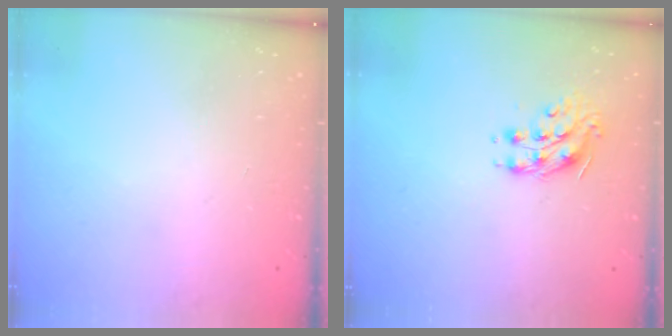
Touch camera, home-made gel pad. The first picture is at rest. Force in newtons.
{"total": 9.3, "press": 9.3, "slide": 0.2}